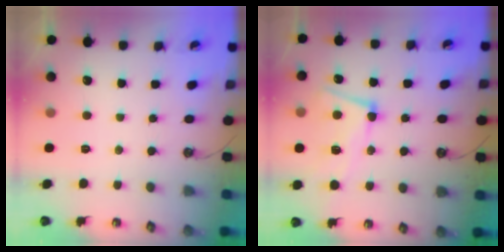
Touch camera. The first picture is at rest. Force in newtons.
{"total": 8.7, "press": 8.5, "slide": 1.6}